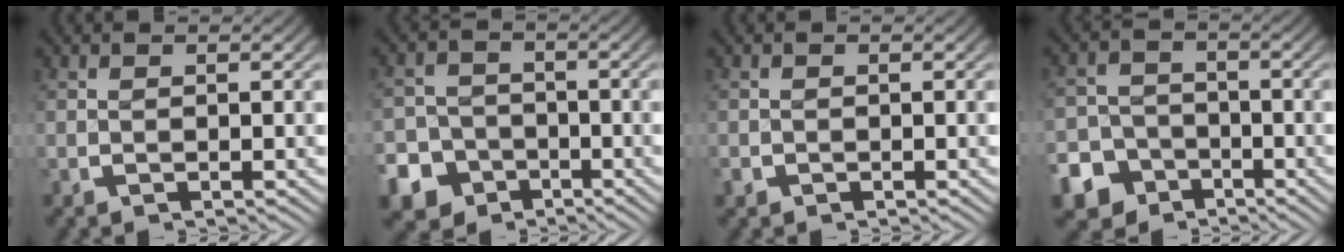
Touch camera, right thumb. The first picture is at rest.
{"total": 10.0, "force": [-5.9, 7.8, 2.2], "torque": [-0.034, -0.042, -0.101]}
{"total": 0.9, "force": [-0.5, 0.7, -0.2], "torque": [-0.005, -0.008, -0.008]}
{"total": 9.1, "force": [-5.7, 6.8, 2.0], "torque": [-0.023, -0.040, -0.098]}